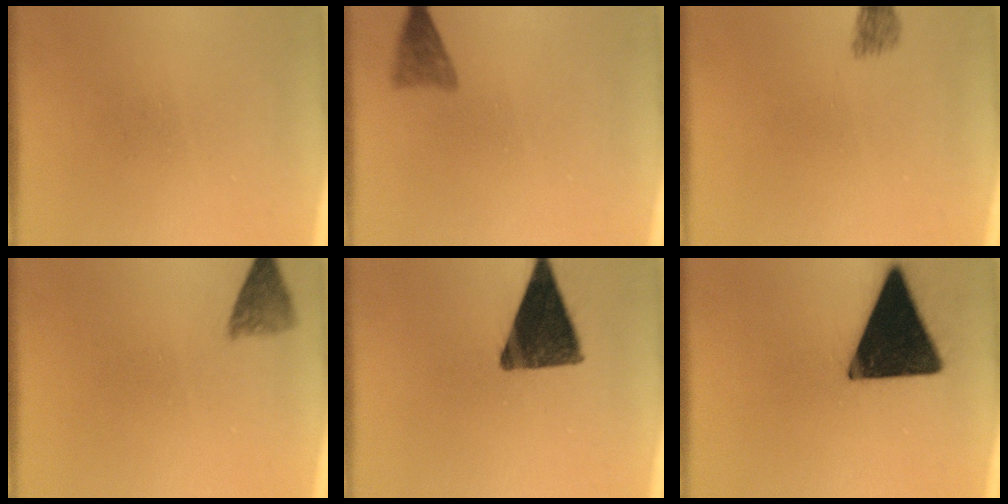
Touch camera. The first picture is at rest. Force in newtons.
{"total": 2.4}
{"total": 2.1}
{"total": 2.8}
{"total": 13.0}
{"total": 20.0}